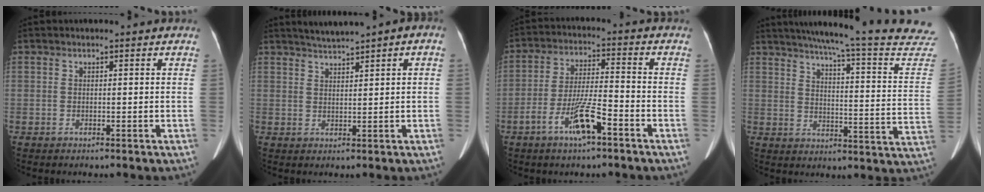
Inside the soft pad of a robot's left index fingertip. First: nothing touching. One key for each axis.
{"total": 3.4, "fx": 2.4, "fy": 0.3, "fz": 2.4, "tx": -0.041, "ty": 0.020, "tz": 0.045}
{"total": 8.5, "fx": -4.6, "fy": 1.2, "fz": 7.0, "tx": -0.142, "ty": -0.002, "tz": -0.084}
{"total": 29.0, "fx": 26.2, "fy": 0.7, "fz": 12.3, "tx": -0.179, "ty": -0.097, "tz": 0.308}